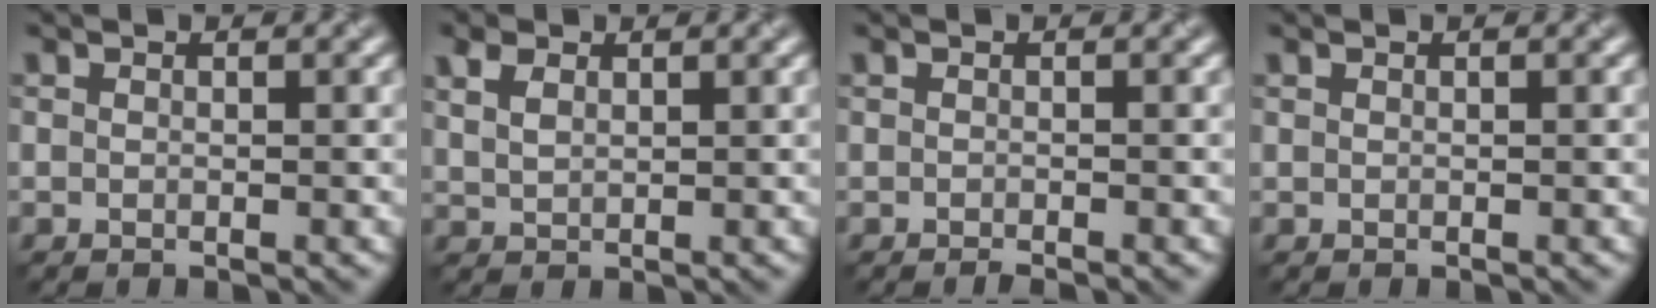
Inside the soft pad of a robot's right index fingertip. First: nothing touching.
{"total": 1.9, "force": [1.5, 0.9, 0.6], "torque": [-0.017, 0.009, 0.031]}
{"total": 1.3, "force": [-1.0, 0.1, 0.7], "torque": [-0.007, 0.002, -0.019]}
{"total": 0.0}